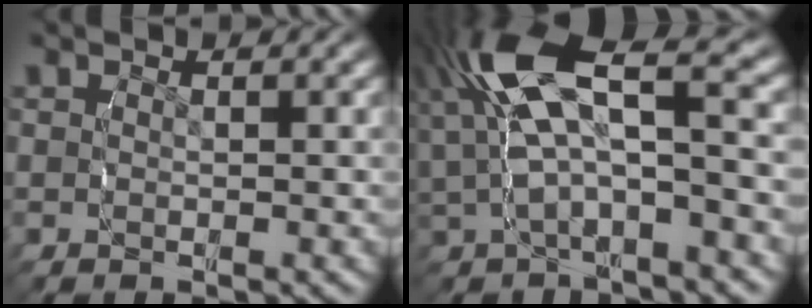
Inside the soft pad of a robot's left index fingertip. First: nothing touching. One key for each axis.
{"total": 7.9, "fx": 1.8, "fy": 4.0, "fz": 6.5, "tx": -0.121, "ty": 0.009, "tz": 0.029}